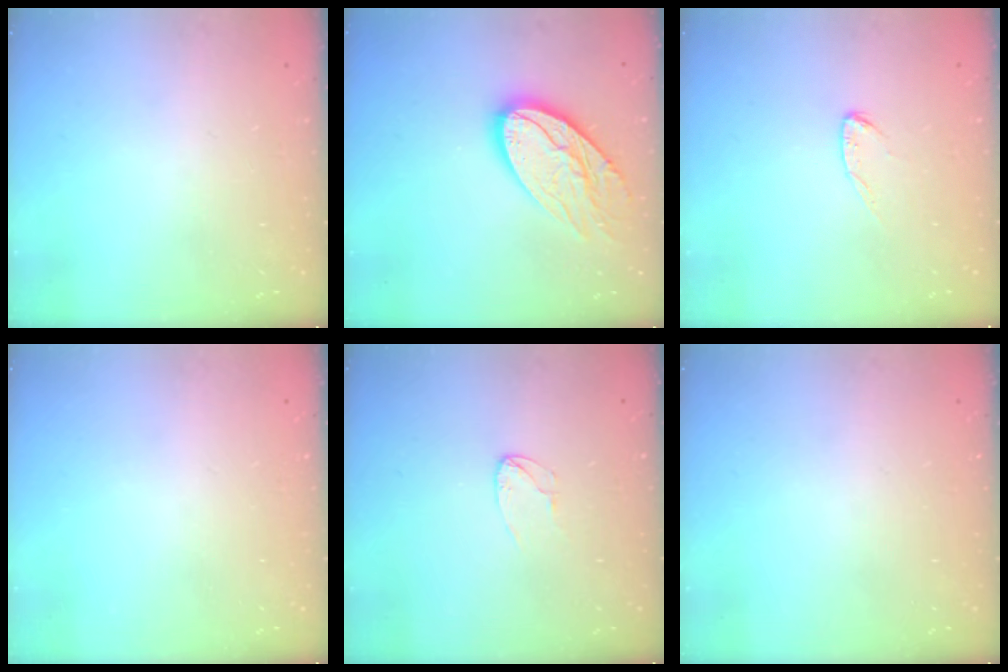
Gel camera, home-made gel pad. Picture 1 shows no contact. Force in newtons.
{"total": 18.1, "press": 18.0, "slide": 1.7}
{"total": 4.4, "press": 4.4, "slide": 0.3}
{"total": 0.0}
{"total": 4.0, "press": 3.9, "slide": 0.3}
{"total": 0.0}